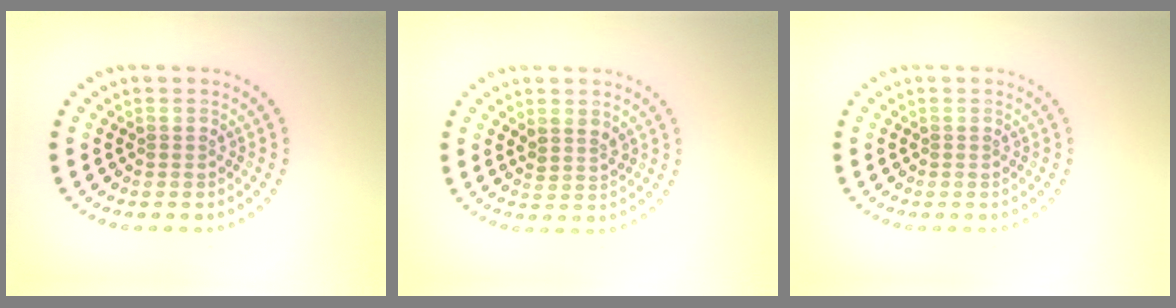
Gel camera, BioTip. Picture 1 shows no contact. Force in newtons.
{"total": 1.5, "press": 1.2, "slide": 0.8}
{"total": 0.0}